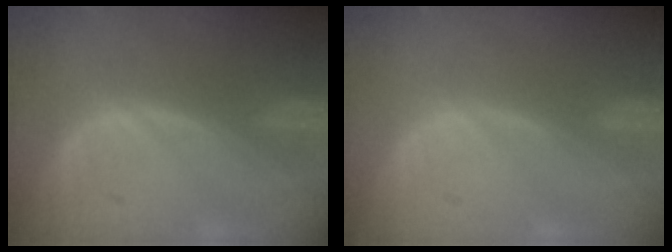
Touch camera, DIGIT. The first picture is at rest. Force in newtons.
{"total": 0.0}